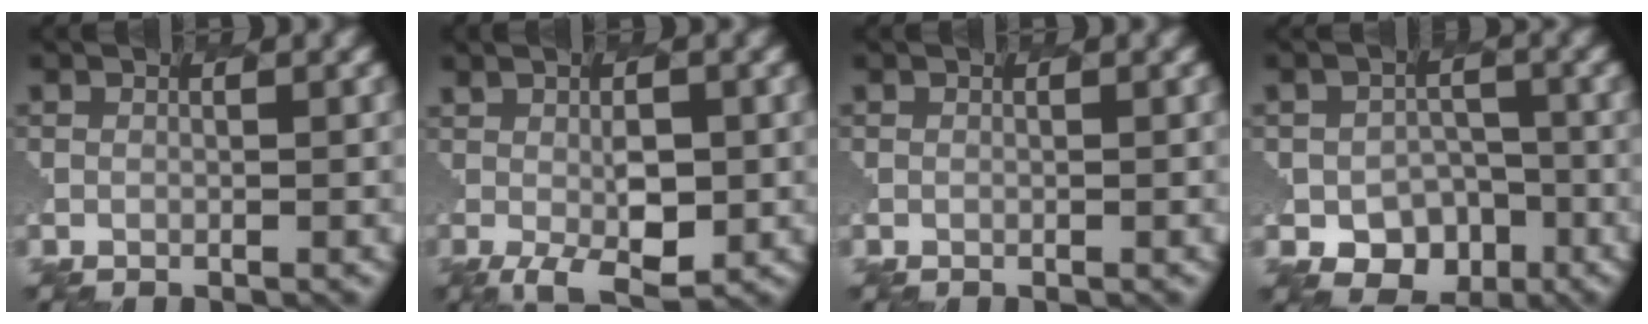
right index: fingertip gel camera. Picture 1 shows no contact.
{"total": 4.3, "force": [-0.8, 1.9, 3.8], "torque": [-0.082, -0.011, -0.006]}
{"total": 0.0}
{"total": 5.4, "force": [-3.1, 4.0, 1.8], "torque": [-0.027, -0.011, -0.034]}